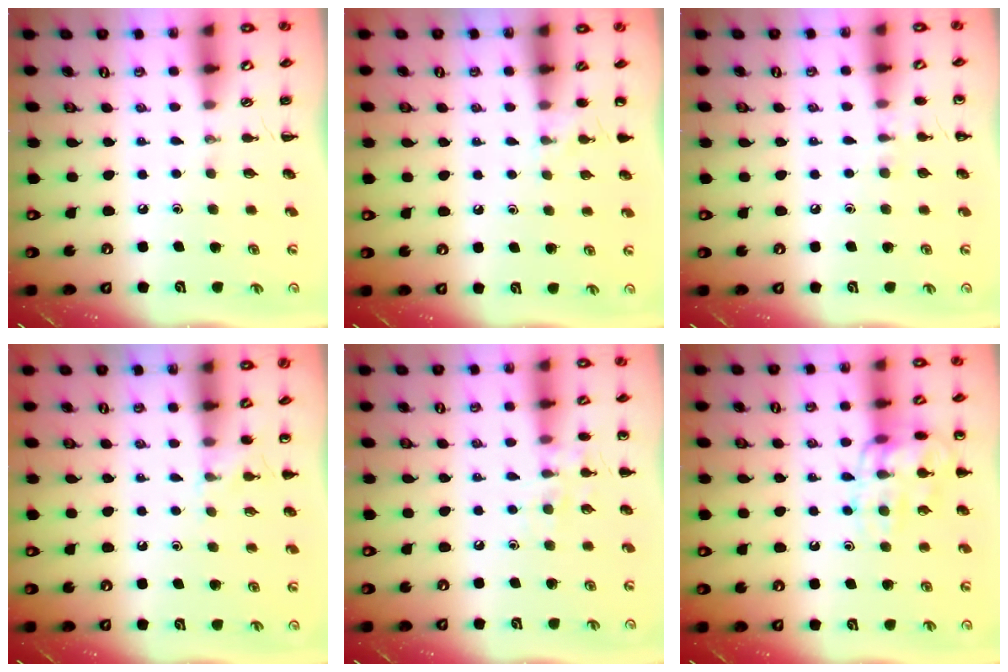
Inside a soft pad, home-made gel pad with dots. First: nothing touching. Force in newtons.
{"total": 3.7, "press": 3.6, "slide": 1.1}
{"total": 4.5, "press": 4.3, "slide": 1.4}
{"total": 4.9, "press": 4.6, "slide": 1.6}
{"total": 7.6, "press": 7.5, "slide": 1.2}
{"total": 14.2, "press": 14.2, "slide": 0.2}